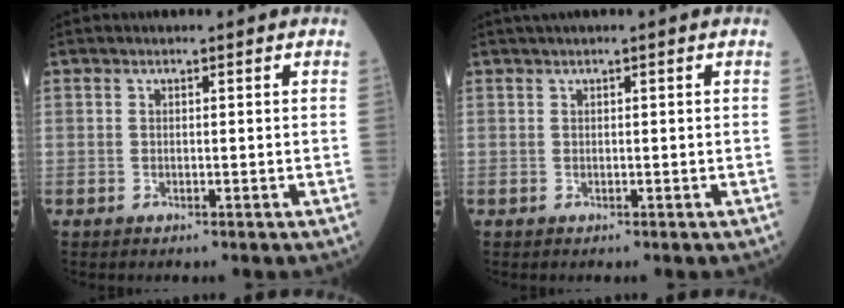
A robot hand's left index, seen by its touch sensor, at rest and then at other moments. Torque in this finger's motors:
{"motor_torque": [0.35, -0.36, 0.00, 0.04]}